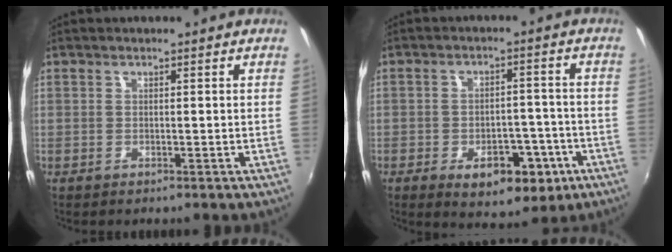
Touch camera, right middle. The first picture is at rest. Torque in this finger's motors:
{"motor_torque": [1.04, -1.10, 0.16, 0.09]}